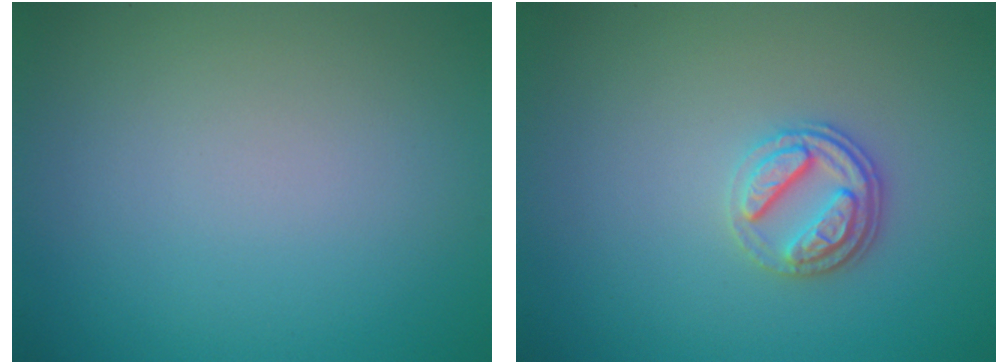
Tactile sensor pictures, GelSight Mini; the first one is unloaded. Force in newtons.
{"total": 2.8, "press": 2.6, "slide": 1.1}